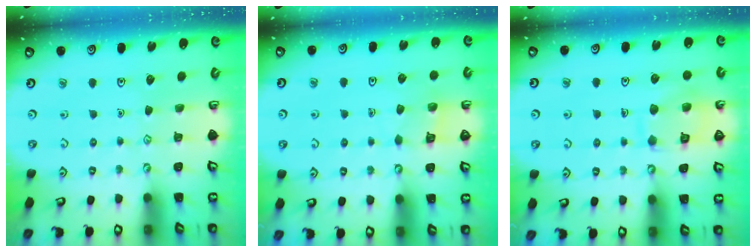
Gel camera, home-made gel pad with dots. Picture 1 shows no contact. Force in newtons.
{"total": 4.7, "press": 4.7, "slide": 0.3}
{"total": 11.1, "press": 11.1, "slide": 0.8}